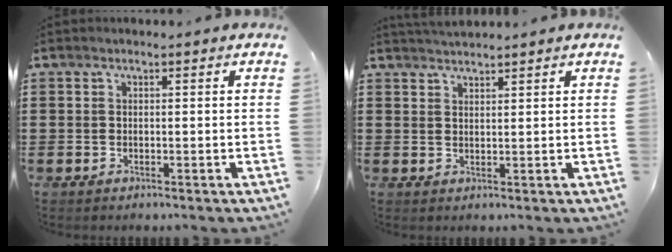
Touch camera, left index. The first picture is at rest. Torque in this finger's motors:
{"motor_torque": [0.03, 0.24, -0.02, 0.01]}